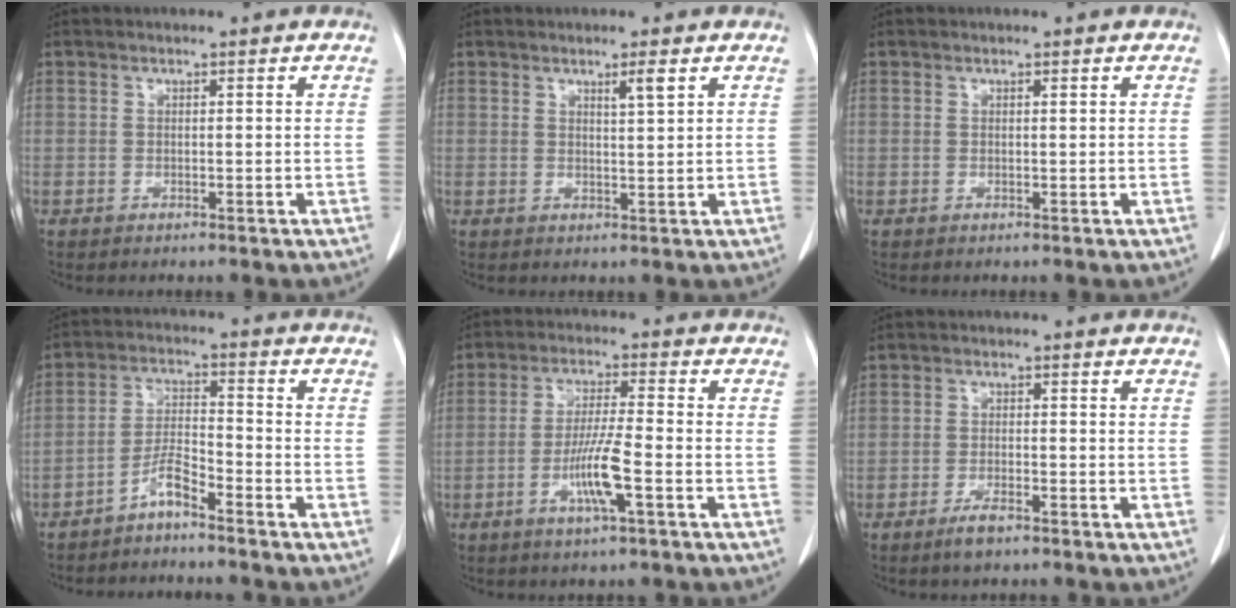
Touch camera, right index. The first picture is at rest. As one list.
[{"total": 2.1, "force": [1.3, -0.2, 1.7], "torque": [-0.032, -0.004, 0.023]}, {"total": 0.0}, {"total": 4.3, "force": [-3.5, 0.3, 2.4], "torque": [-0.050, 0.001, -0.070]}, {"total": 7.3, "force": [-2.7, 0.0, 6.8], "torque": [-0.132, -0.006, -0.051]}, {"total": 2.7, "force": [-1.9, 0.5, 1.8], "torque": [-0.036, -0.001, -0.034]}]